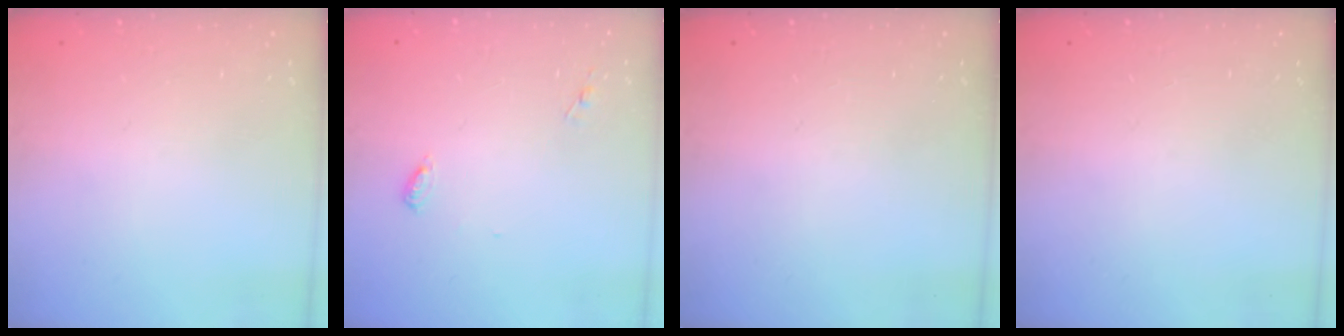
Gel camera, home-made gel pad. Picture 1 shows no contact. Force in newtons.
{"total": 4.6, "press": 4.6, "slide": 0.4}
{"total": 0.0}
{"total": 0.0}